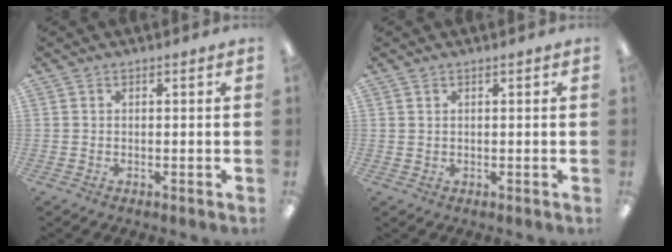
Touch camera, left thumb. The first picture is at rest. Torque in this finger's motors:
{"motor_torque": [-0.15, 0.03, -0.20, 0.19, 0.03]}